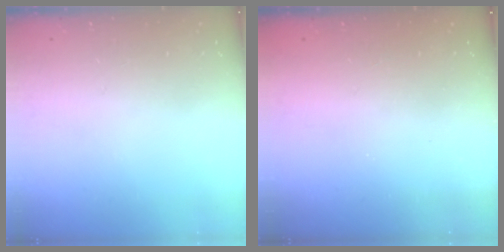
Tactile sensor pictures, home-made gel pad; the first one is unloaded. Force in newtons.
{"total": 2.2, "press": 2.1, "slide": 0.7}